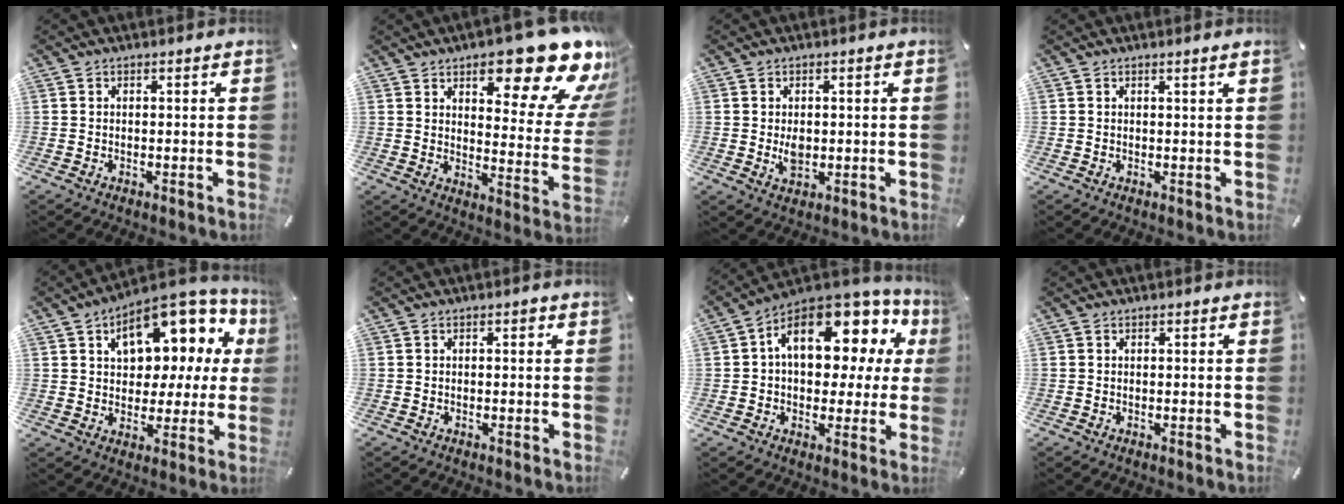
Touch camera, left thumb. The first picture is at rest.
{"total": 21.5, "force": [13.1, 8.1, 14.9], "torque": [-0.182, -0.103, 0.210]}
{"total": 3.9, "force": [-0.1, 2.8, 2.6], "torque": [-0.048, -0.006, -0.010]}
{"total": 0.9, "force": [0.5, -0.1, 0.8], "torque": [-0.013, -0.002, 0.009]}
{"total": 13.8, "force": [7.5, 8.1, 8.2], "torque": [-0.119, -0.057, 0.133]}
{"total": 1.1, "force": [0.1, 0.7, 0.9], "torque": [-0.017, 0.007, 0.000]}
{"total": 16.6, "force": [6.3, 9.7, 11.9], "torque": [-0.177, -0.036, 0.107]}
{"total": 0.0}